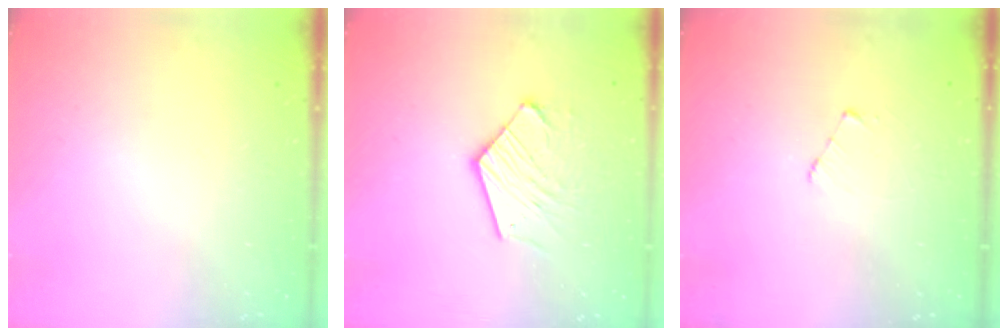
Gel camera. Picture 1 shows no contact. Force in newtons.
{"total": 11.0, "press": 10.9, "slide": 1.1}
{"total": 2.6, "press": 2.6, "slide": 0.3}